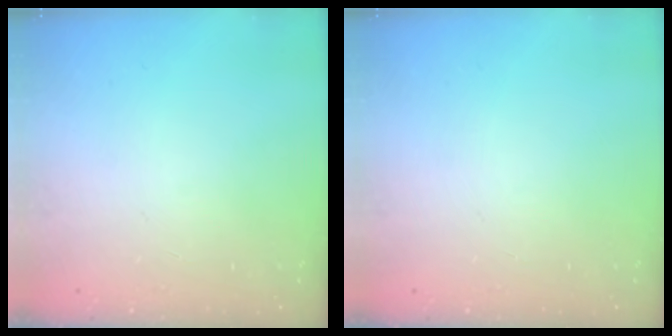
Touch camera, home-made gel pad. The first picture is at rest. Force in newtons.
{"total": 0.0}